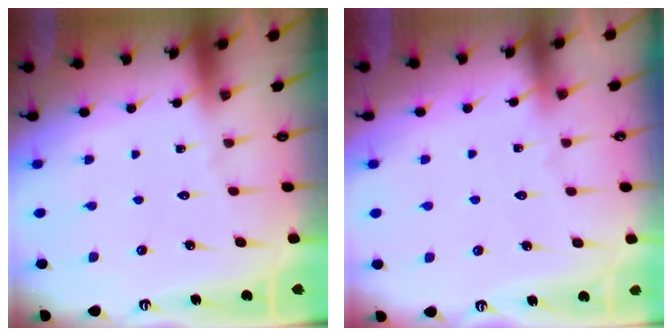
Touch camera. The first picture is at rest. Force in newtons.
{"total": 3.9, "press": 3.9, "slide": 0.3}